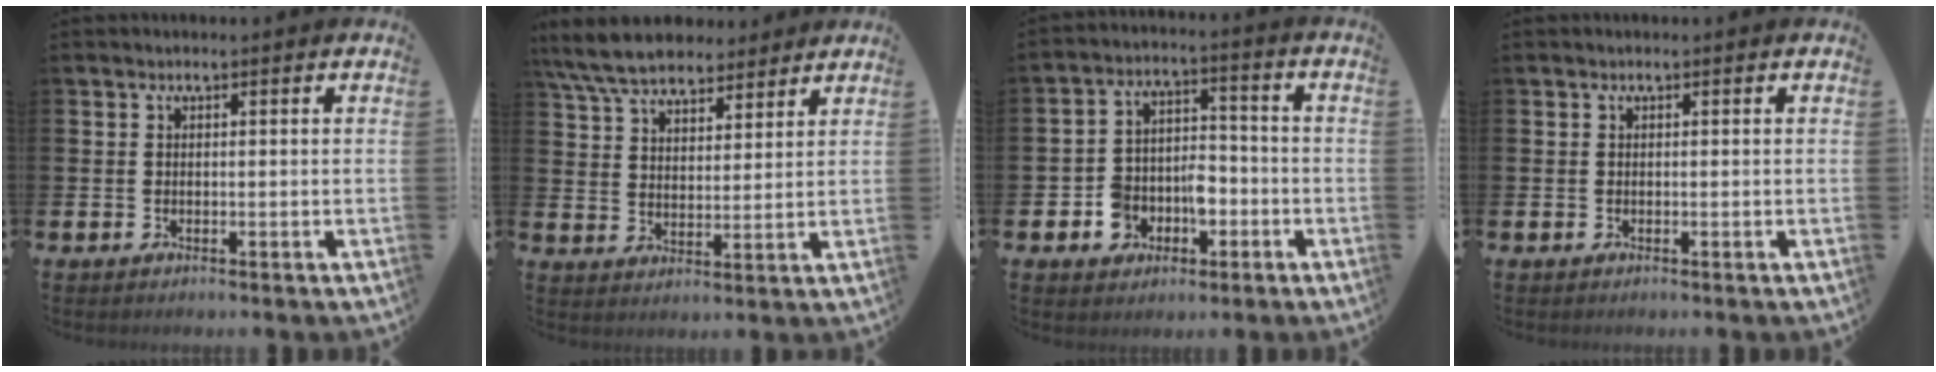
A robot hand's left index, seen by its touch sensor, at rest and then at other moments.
{"total": 7.8, "force": [7.2, 2.4, 2.0], "torque": [-0.069, -0.025, 0.134]}
{"total": 6.0, "force": [-2.6, 4.5, 2.8], "torque": [-0.061, 0.012, -0.050]}
{"total": 0.0}